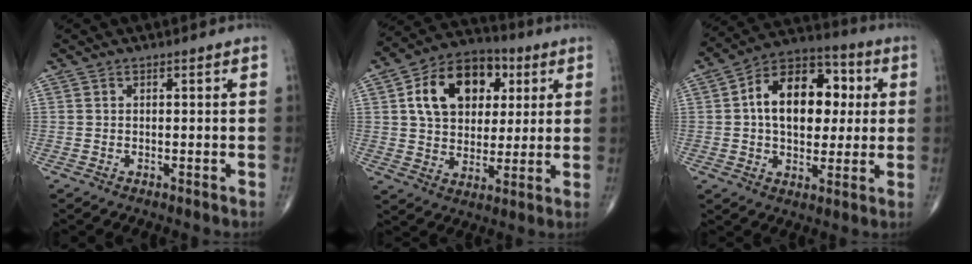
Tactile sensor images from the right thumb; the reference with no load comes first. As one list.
[{"total": 16.9, "force": [5.1, 11.8, 10.9], "torque": [-0.149, 0.002, 0.082]}, {"total": 17.6, "force": [2.6, 11.3, 13.3], "torque": [-0.169, 0.021, 0.034]}]